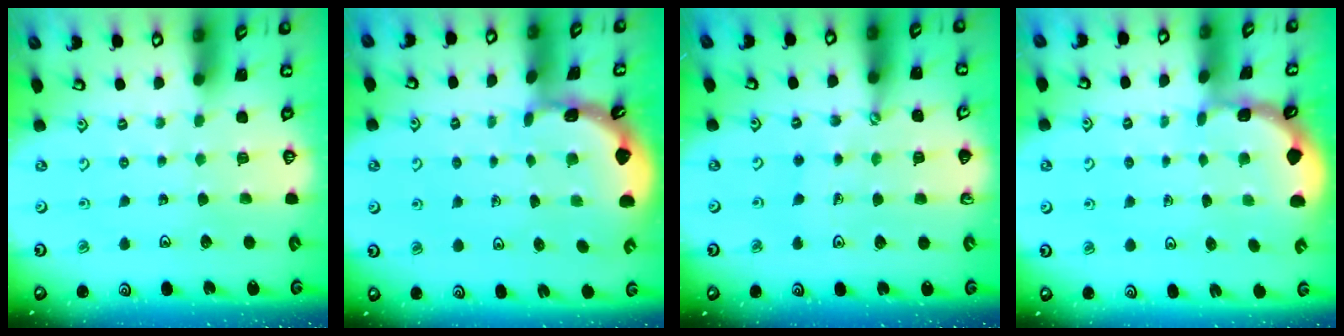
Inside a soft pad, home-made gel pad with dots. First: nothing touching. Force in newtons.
{"total": 1.6, "press": 1.6, "slide": 0.1}
{"total": 2.8, "press": 2.5, "slide": 1.3}
{"total": 1.6, "press": 1.5, "slide": 0.2}